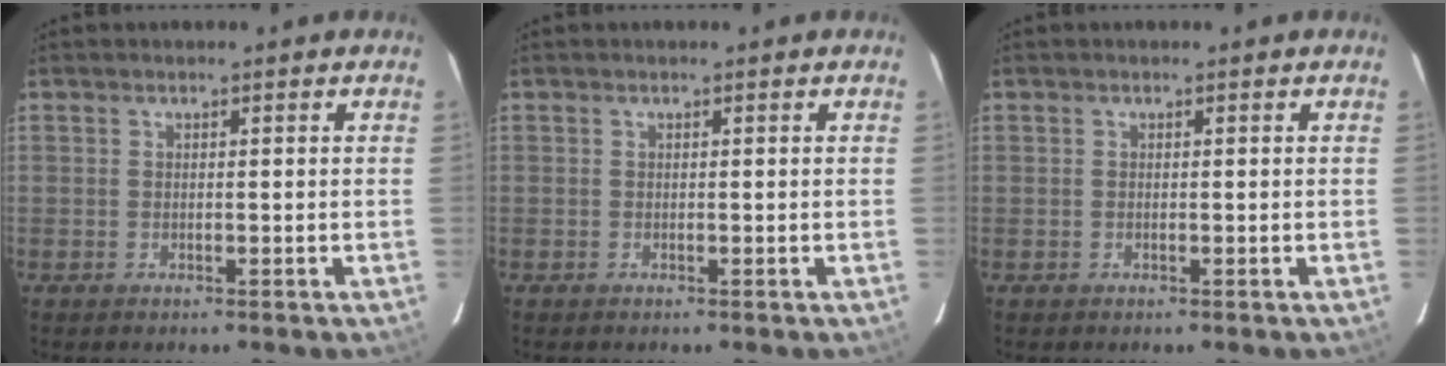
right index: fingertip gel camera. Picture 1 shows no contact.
{"total": 0.0}
{"total": 0.0}